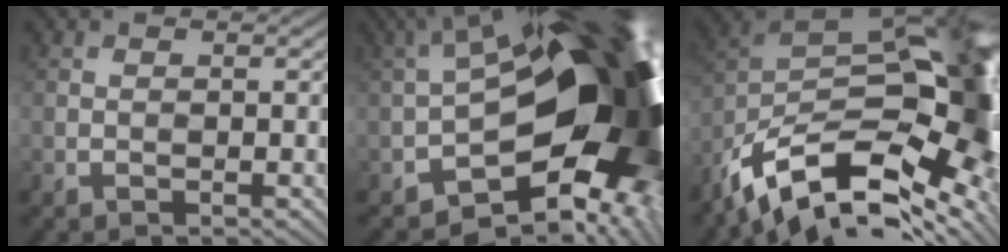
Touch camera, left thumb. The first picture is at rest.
{"total": 20.3, "force": [-2.0, 10.0, 17.5], "torque": [-0.226, -0.024, -0.030]}
{"total": 16.7, "force": [-8.5, 7.6, 12.1], "torque": [-0.232, -0.020, -0.146]}